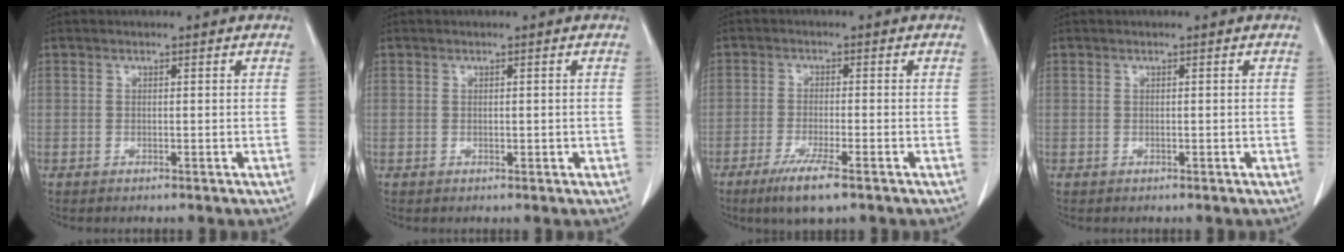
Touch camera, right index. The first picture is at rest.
{"total": 0.6, "force": [0.0, 0.4, 0.4], "torque": [-0.006, 0.000, 0.003]}
{"total": 6.2, "force": [-3.8, 0.4, 4.9], "torque": [-0.094, -0.017, -0.068]}
{"total": 0.0}